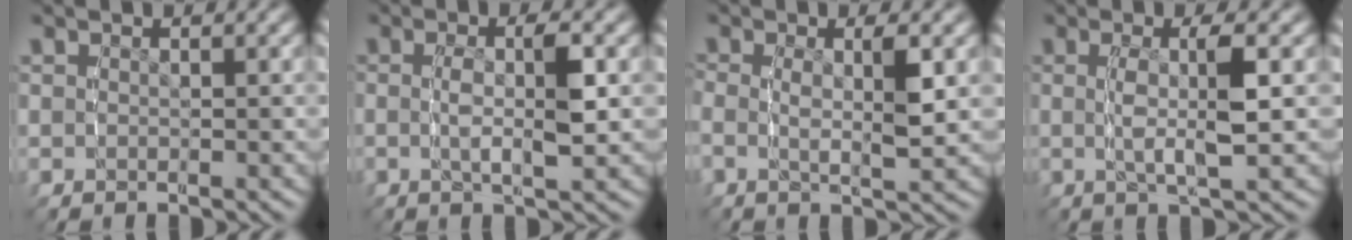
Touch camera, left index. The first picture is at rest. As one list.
[{"total": 3.1, "force": [-0.4, 0.2, 3.1], "torque": [-0.065, -0.004, -0.005]}, {"total": 3.1, "force": [-0.1, 0.9, 3.0], "torque": [-0.074, -0.011, -0.002]}, {"total": 3.5, "force": [0.0, 0.0, 3.5], "torque": [-0.072, -0.004, 0.003]}]